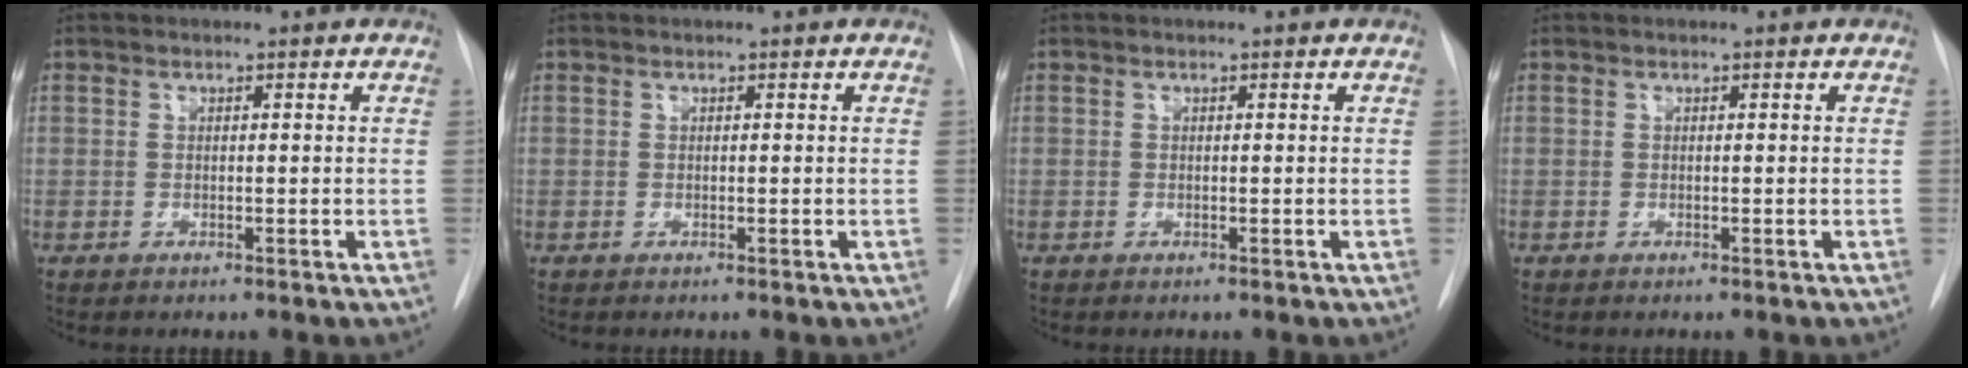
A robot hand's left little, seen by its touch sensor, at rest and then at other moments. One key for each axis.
{"total": 0.0}
{"total": 0.0}
{"total": 0.0}